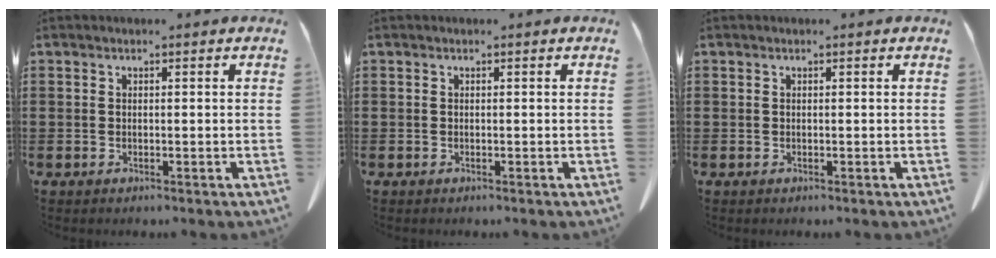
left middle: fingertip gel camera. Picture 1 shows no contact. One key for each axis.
{"total": 0.0}
{"total": 0.0}